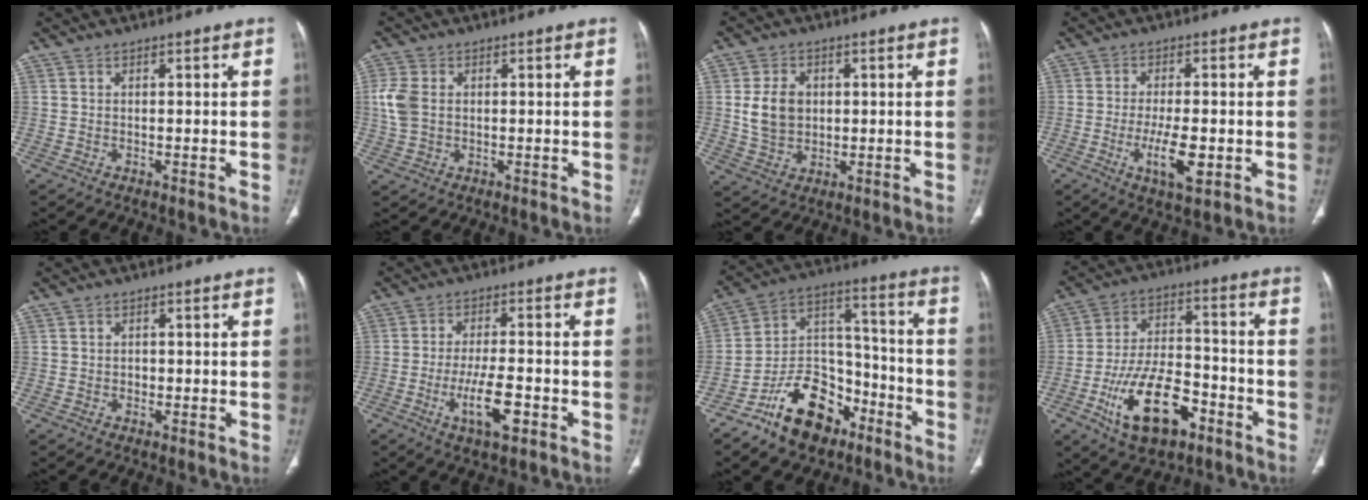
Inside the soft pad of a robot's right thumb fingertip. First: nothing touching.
{"total": 5.4, "force": [0.5, 3.9, 3.6], "torque": [-0.089, 0.006, 0.010]}
{"total": 7.6, "force": [0.9, 5.9, 4.6], "torque": [-0.068, -0.003, 0.022]}
{"total": 7.9, "force": [-2.2, 2.8, 7.1], "torque": [-0.125, -0.008, -0.035]}
{"total": 1.2, "force": [-0.2, 1.1, 0.6], "torque": [-0.003, 0.004, -0.004]}
{"total": 8.6, "force": [-3.3, 2.8, 7.4], "torque": [-0.136, 0.007, -0.057]}
{"total": 16.9, "force": [-10.4, 10.3, 8.6], "torque": [-0.101, 0.090, -0.182]}
{"total": 17.1, "force": [-8.0, 8.8, 12.3], "torque": [-0.203, 0.045, -0.132]}